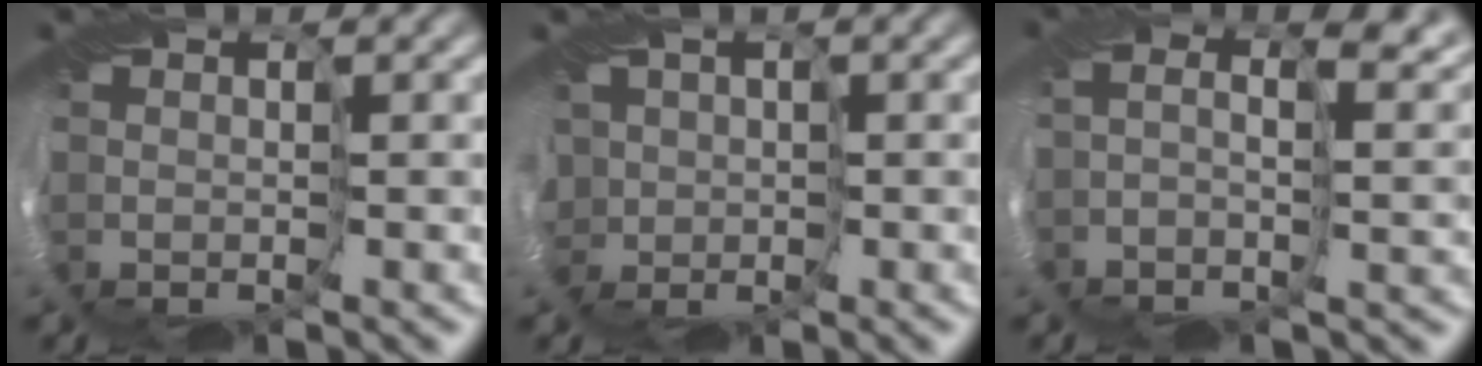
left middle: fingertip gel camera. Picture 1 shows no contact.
{"total": 6.1, "force": [-0.4, 4.8, 3.8], "torque": [-0.083, -0.002, -0.016]}
{"total": 7.5, "force": [2.3, 4.3, 5.7], "torque": [-0.096, 0.021, 0.027]}